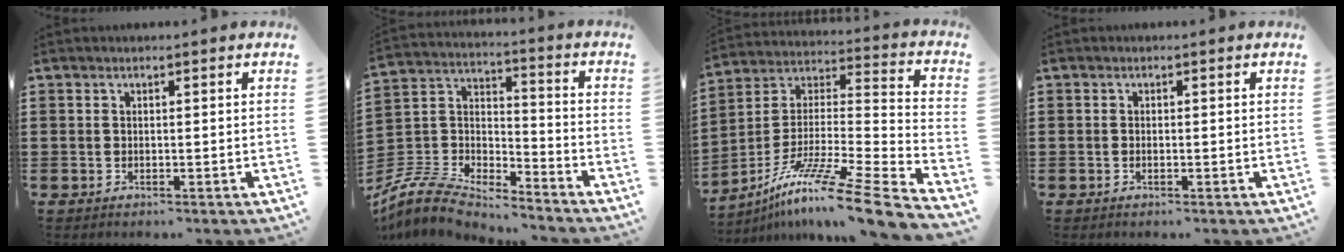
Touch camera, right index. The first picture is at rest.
{"total": 7.9, "force": [-7.5, 1.7, 2.1], "torque": [-0.073, -0.005, -0.158]}
{"total": 13.1, "force": [-10.4, -0.3, 7.9], "torque": [-0.139, 0.006, -0.197]}
{"total": 0.0}